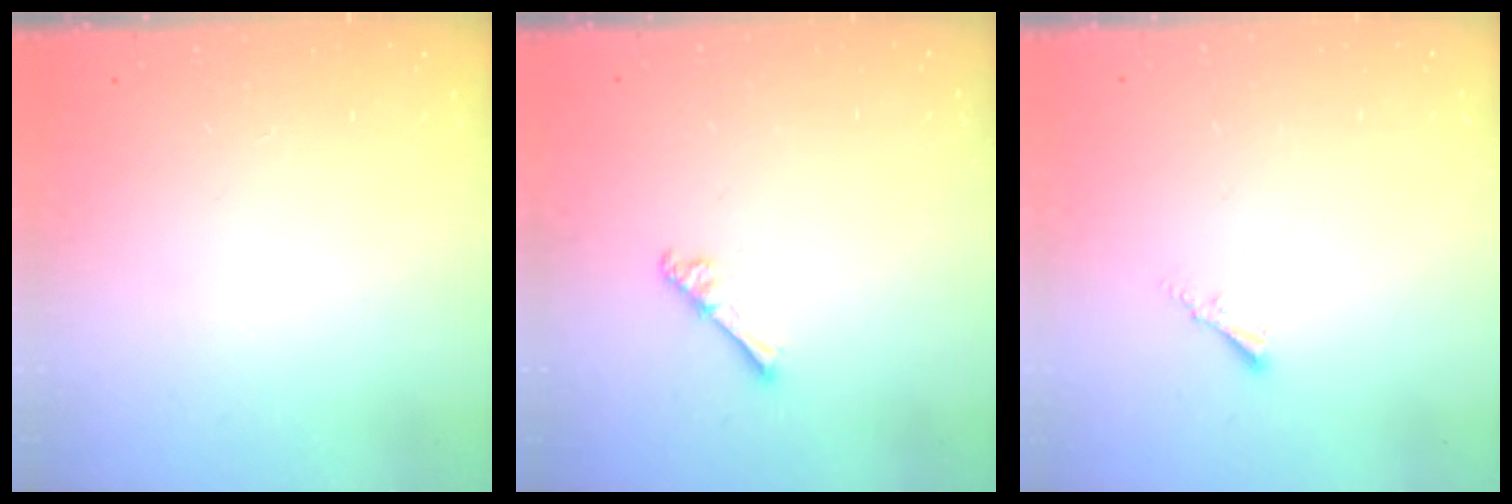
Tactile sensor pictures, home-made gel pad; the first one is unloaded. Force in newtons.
{"total": 4.0, "press": 4.0, "slide": 0.5}
{"total": 1.7, "press": 1.6, "slide": 0.4}